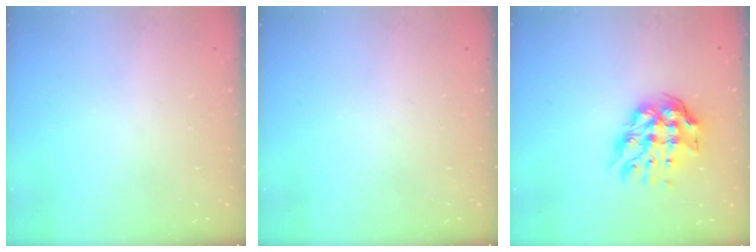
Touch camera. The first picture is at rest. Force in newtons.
{"total": 0.0}
{"total": 11.3, "press": 11.2, "slide": 1.3}